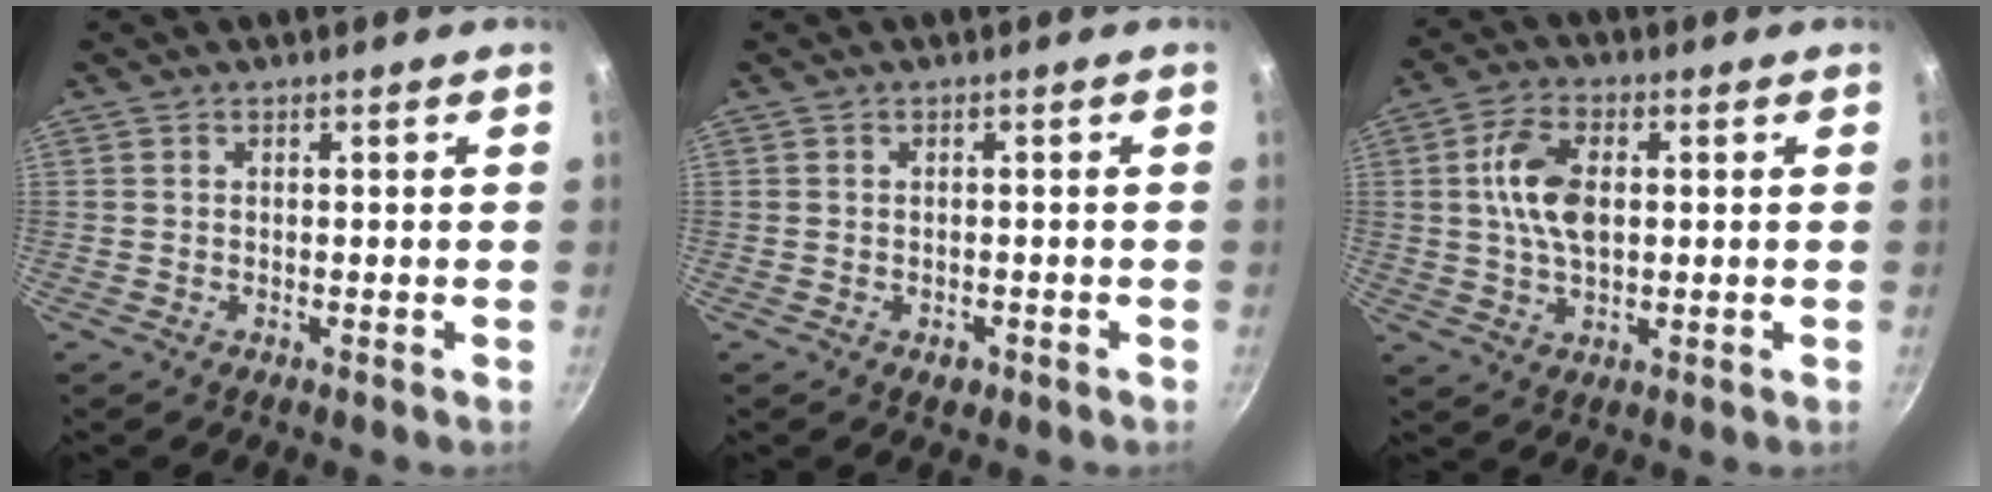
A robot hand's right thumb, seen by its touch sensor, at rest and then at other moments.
{"total": 1.2, "force": [-0.7, 0.8, 0.6], "torque": [-0.004, 0.004, -0.006]}
{"total": 9.5, "force": [1.3, 5.3, 7.8], "torque": [-0.149, 0.003, 0.025]}